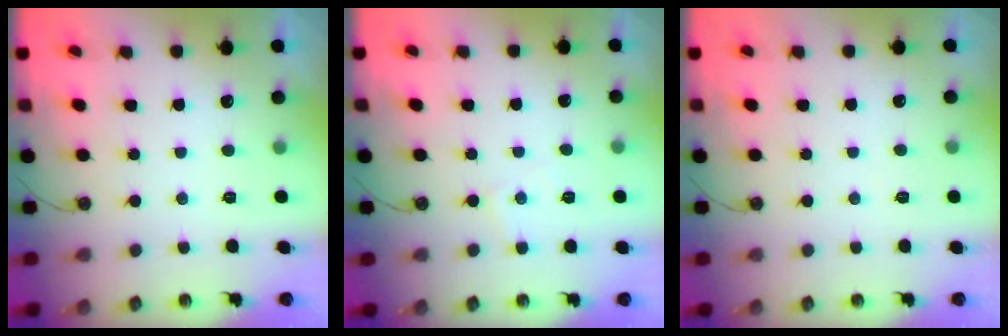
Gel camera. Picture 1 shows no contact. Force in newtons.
{"total": 4.3, "press": 4.3, "slide": 0.5}
{"total": 2.6, "press": 2.6, "slide": 0.5}